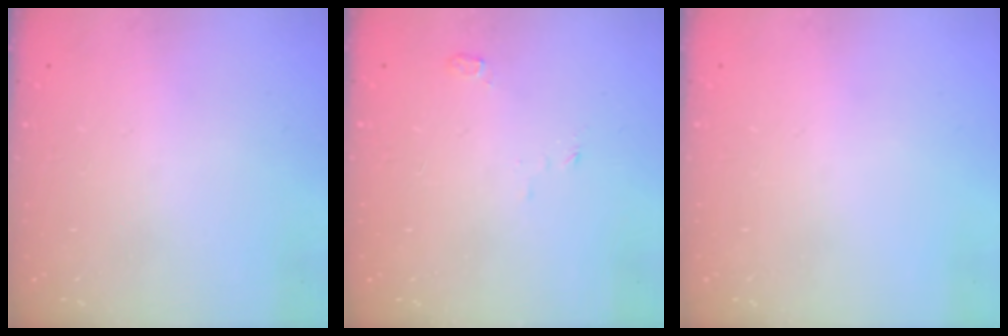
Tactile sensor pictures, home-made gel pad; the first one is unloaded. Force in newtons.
{"total": 3.4, "press": 3.3, "slide": 0.9}
{"total": 0.0}